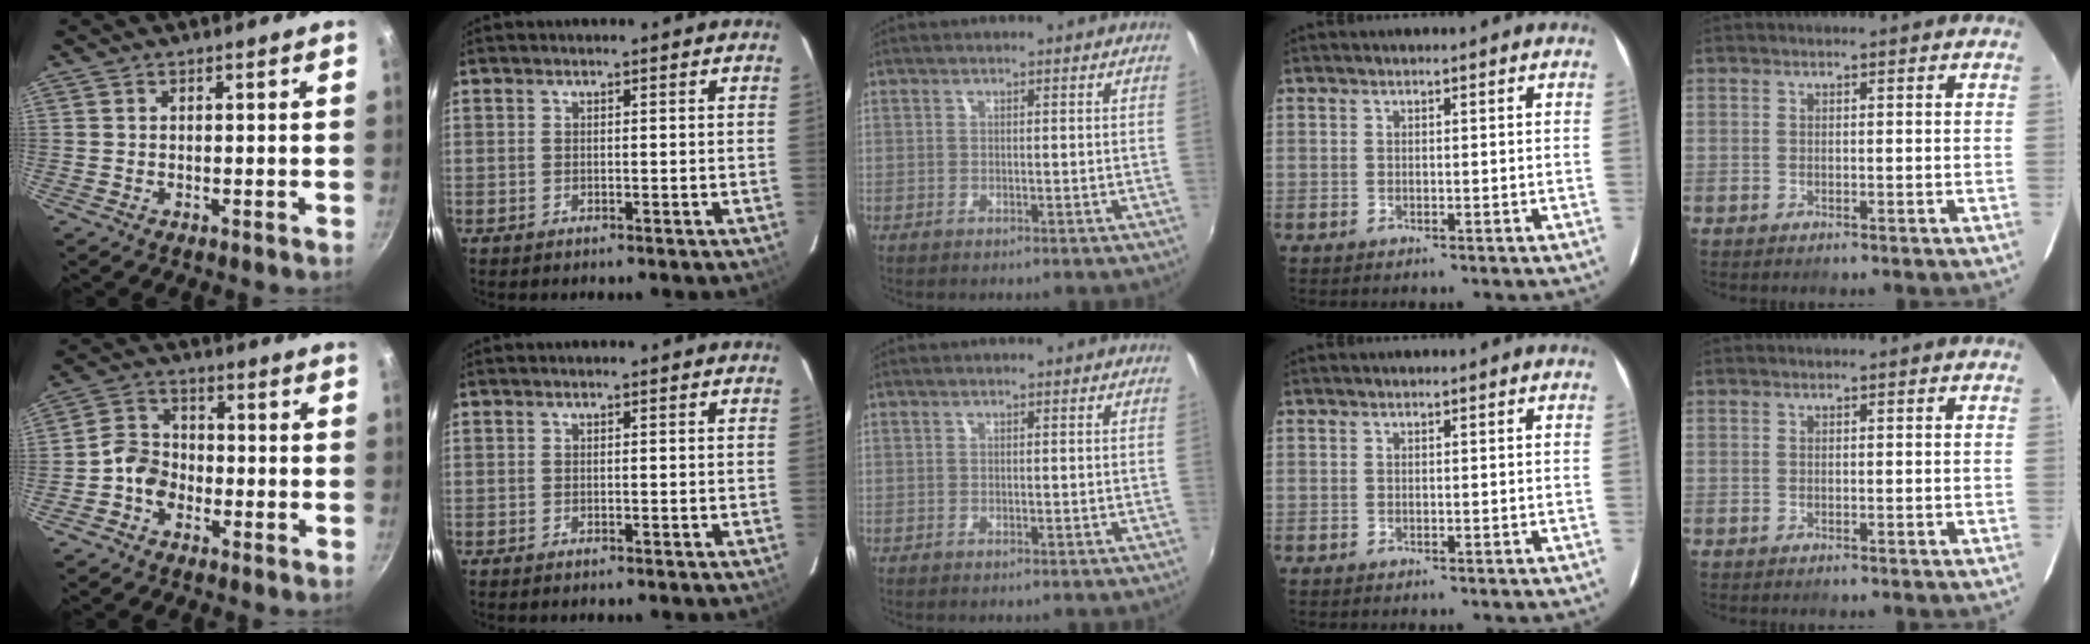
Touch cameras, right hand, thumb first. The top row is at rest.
{"thumb": {"total": 6.1, "force": [-2.3, 4.8, 3.0], "torque": [-0.031, 0.027, -0.056]}}